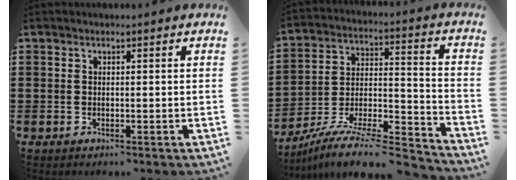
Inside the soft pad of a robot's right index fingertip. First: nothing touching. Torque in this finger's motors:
{"motor_torque": [-0.55, 0.66, -0.58, 0.01]}